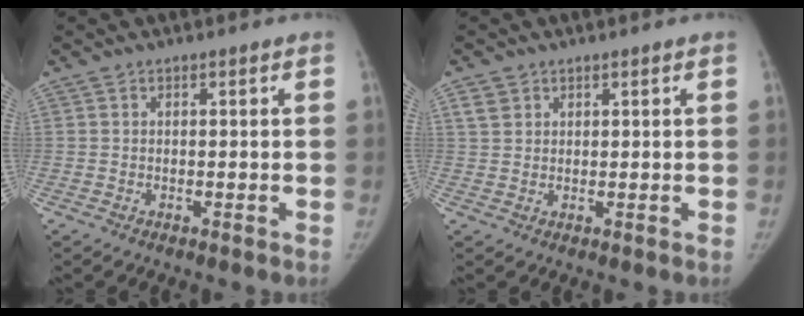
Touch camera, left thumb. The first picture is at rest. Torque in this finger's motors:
{"motor_torque": [0.36, -0.25, 0.45, -0.29, 0.21]}